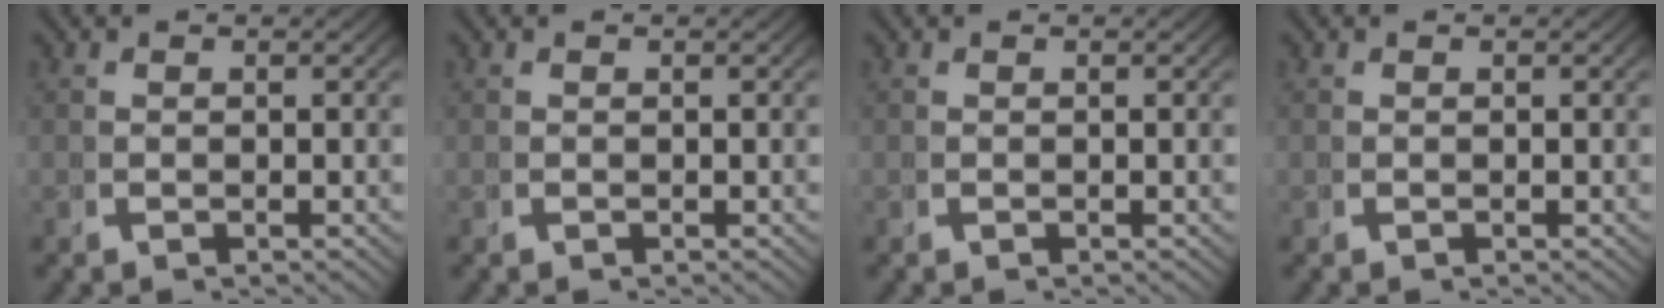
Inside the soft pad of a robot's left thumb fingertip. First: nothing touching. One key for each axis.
{"total": 0.0}
{"total": 0.0}
{"total": 0.0}